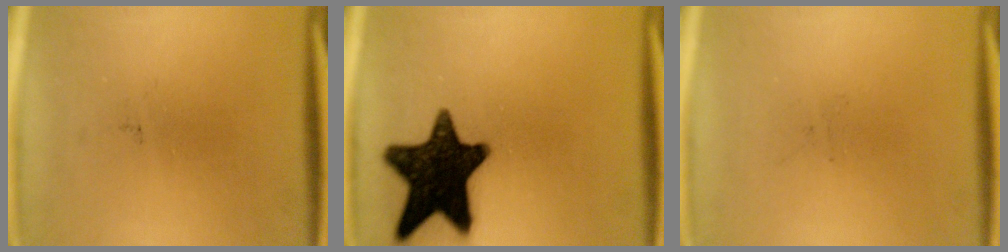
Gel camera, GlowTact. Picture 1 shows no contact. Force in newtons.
{"total": 17.0}
{"total": 0.0}